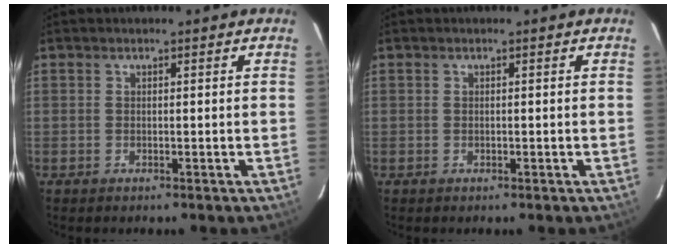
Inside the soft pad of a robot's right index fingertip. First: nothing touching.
{"total": 0.0}